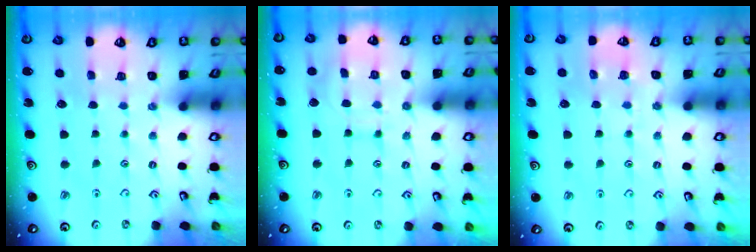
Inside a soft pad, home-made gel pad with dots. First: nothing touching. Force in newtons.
{"total": 9.3, "press": 9.2, "slide": 0.8}
{"total": 6.9, "press": 6.9, "slide": 0.7}